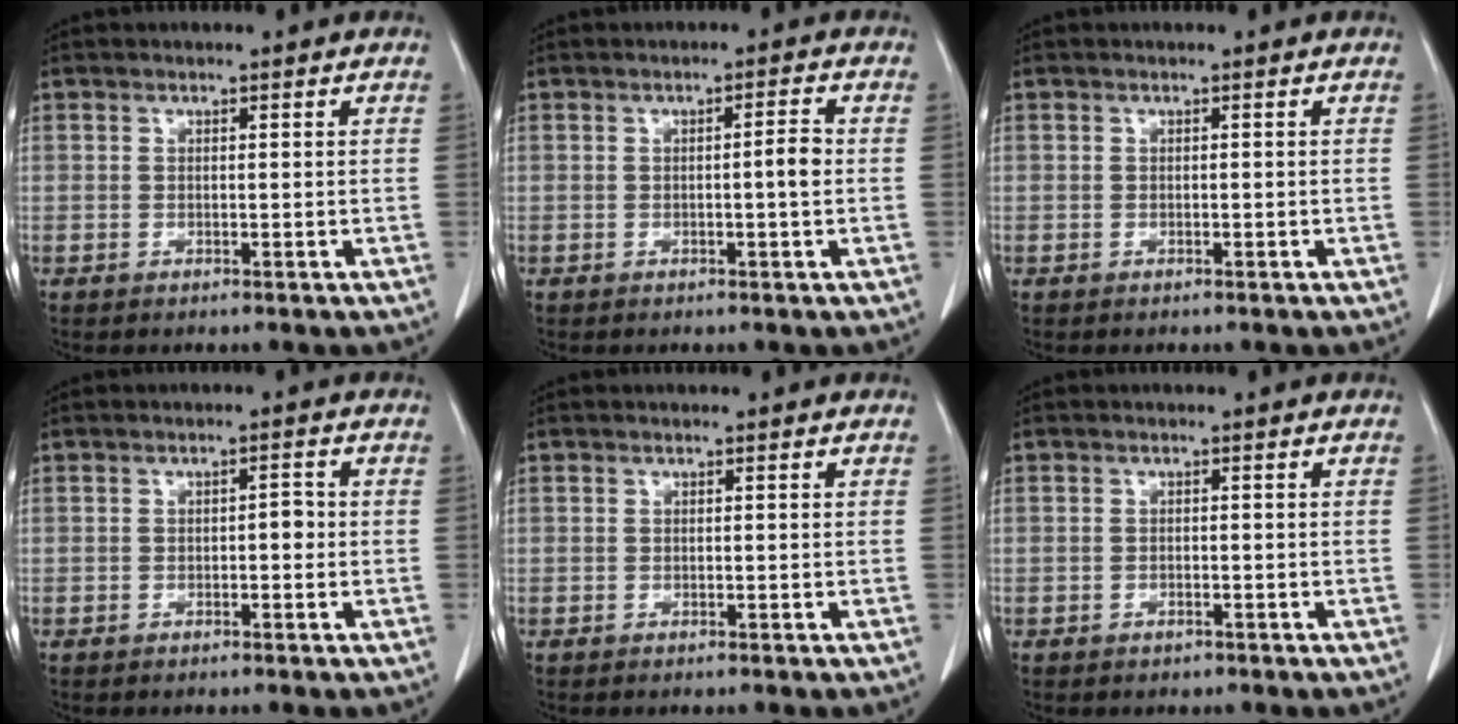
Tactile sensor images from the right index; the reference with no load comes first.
{"total": 2.4, "force": [-0.2, 0.1, 2.4], "torque": [-0.037, 0.001, -0.003]}
{"total": 0.0}
{"total": 1.7, "force": [-0.3, 0.7, 1.5], "torque": [-0.016, 0.005, -0.006]}
{"total": 0.0}
{"total": 0.9, "force": [-0.6, 0.6, 0.3], "torque": [-0.009, 0.001, -0.006]}